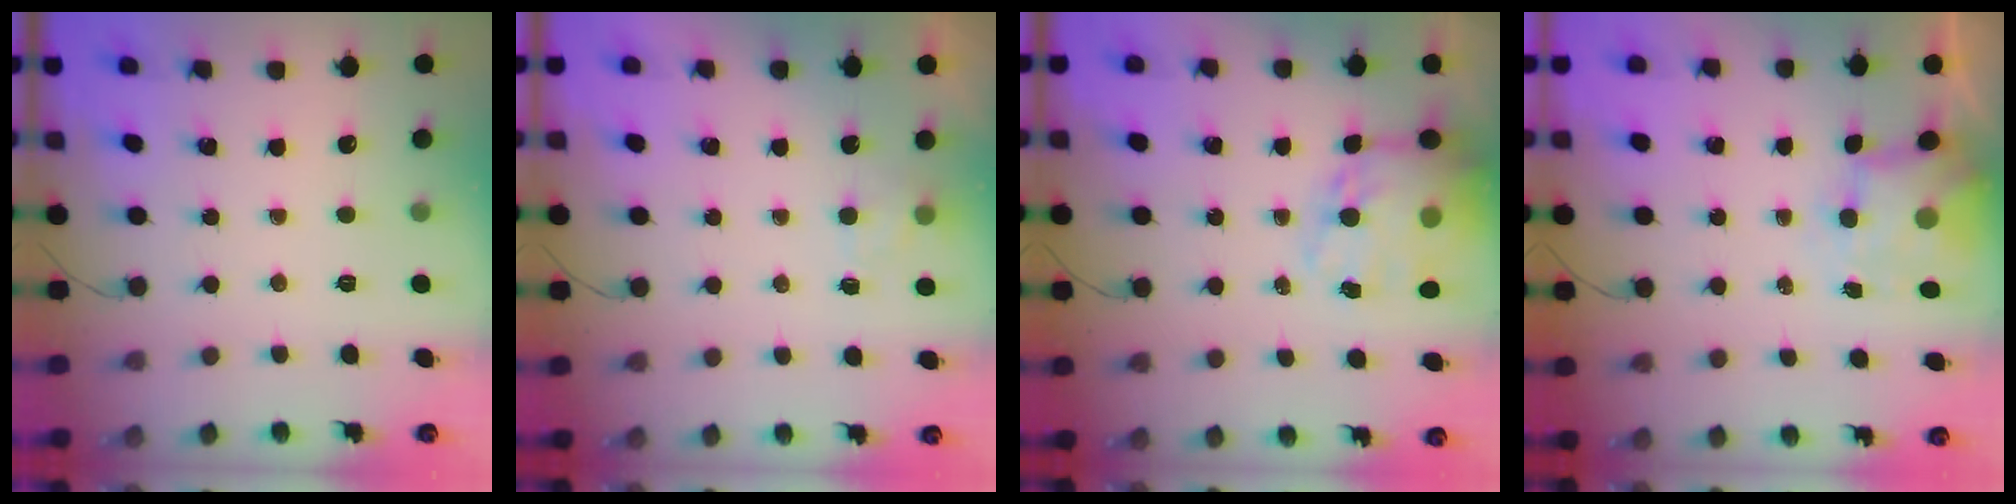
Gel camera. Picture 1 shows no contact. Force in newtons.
{"total": 2.0, "press": 1.5, "slide": 1.3}
{"total": 18.0, "press": 17.5, "slide": 4.0}
{"total": 5.9, "press": 5.9, "slide": 1.1}